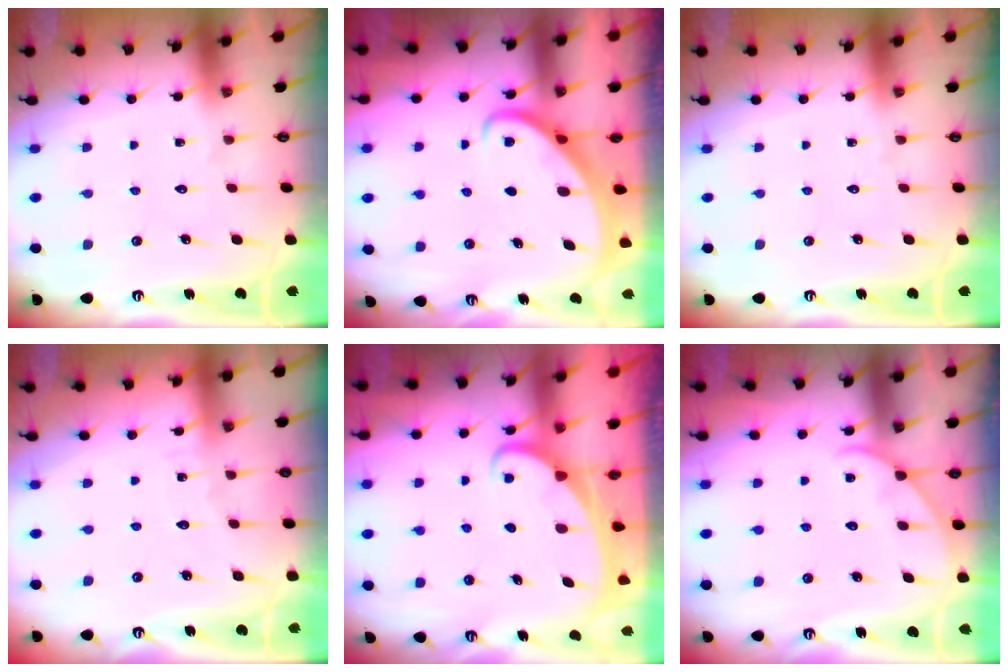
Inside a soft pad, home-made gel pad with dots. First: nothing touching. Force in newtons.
{"total": 2.2, "press": 2.2, "slide": 0.3}
{"total": 0.0}
{"total": 3.4, "press": 3.4, "slide": 0.4}
{"total": 2.1, "press": 2.1, "slide": 0.3}
{"total": 2.8, "press": 2.8, "slide": 0.3}